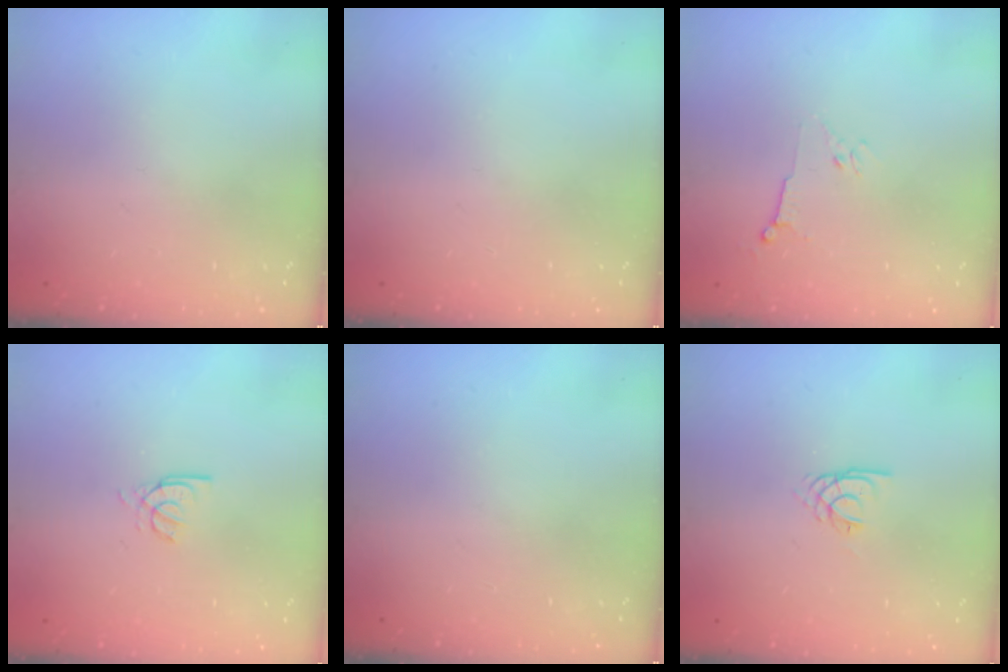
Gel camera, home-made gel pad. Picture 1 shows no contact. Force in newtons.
{"total": 0.0}
{"total": 3.0, "press": 2.9, "slide": 0.8}
{"total": 3.7, "press": 3.7, "slide": 0.1}
{"total": 0.0}
{"total": 2.2, "press": 2.2, "slide": 0.3}